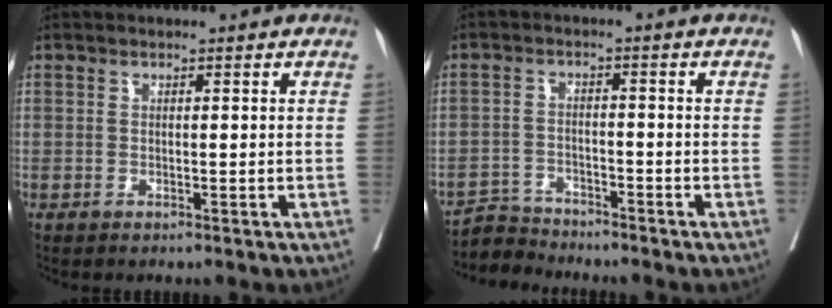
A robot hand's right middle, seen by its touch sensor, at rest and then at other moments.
{"total": 4.0, "force": [-3.7, 0.2, -1.3], "torque": [0.024, -0.005, -0.069]}